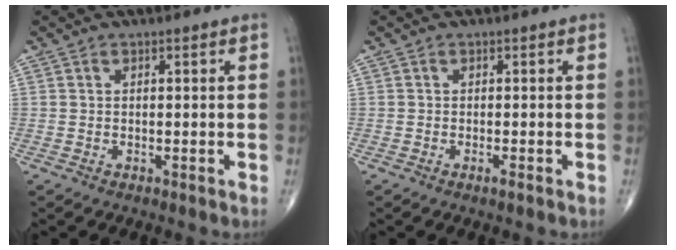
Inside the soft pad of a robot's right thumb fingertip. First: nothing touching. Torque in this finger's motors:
{"motor_torque": [0.18, -0.03, 0.17, 0.06, 0.08]}